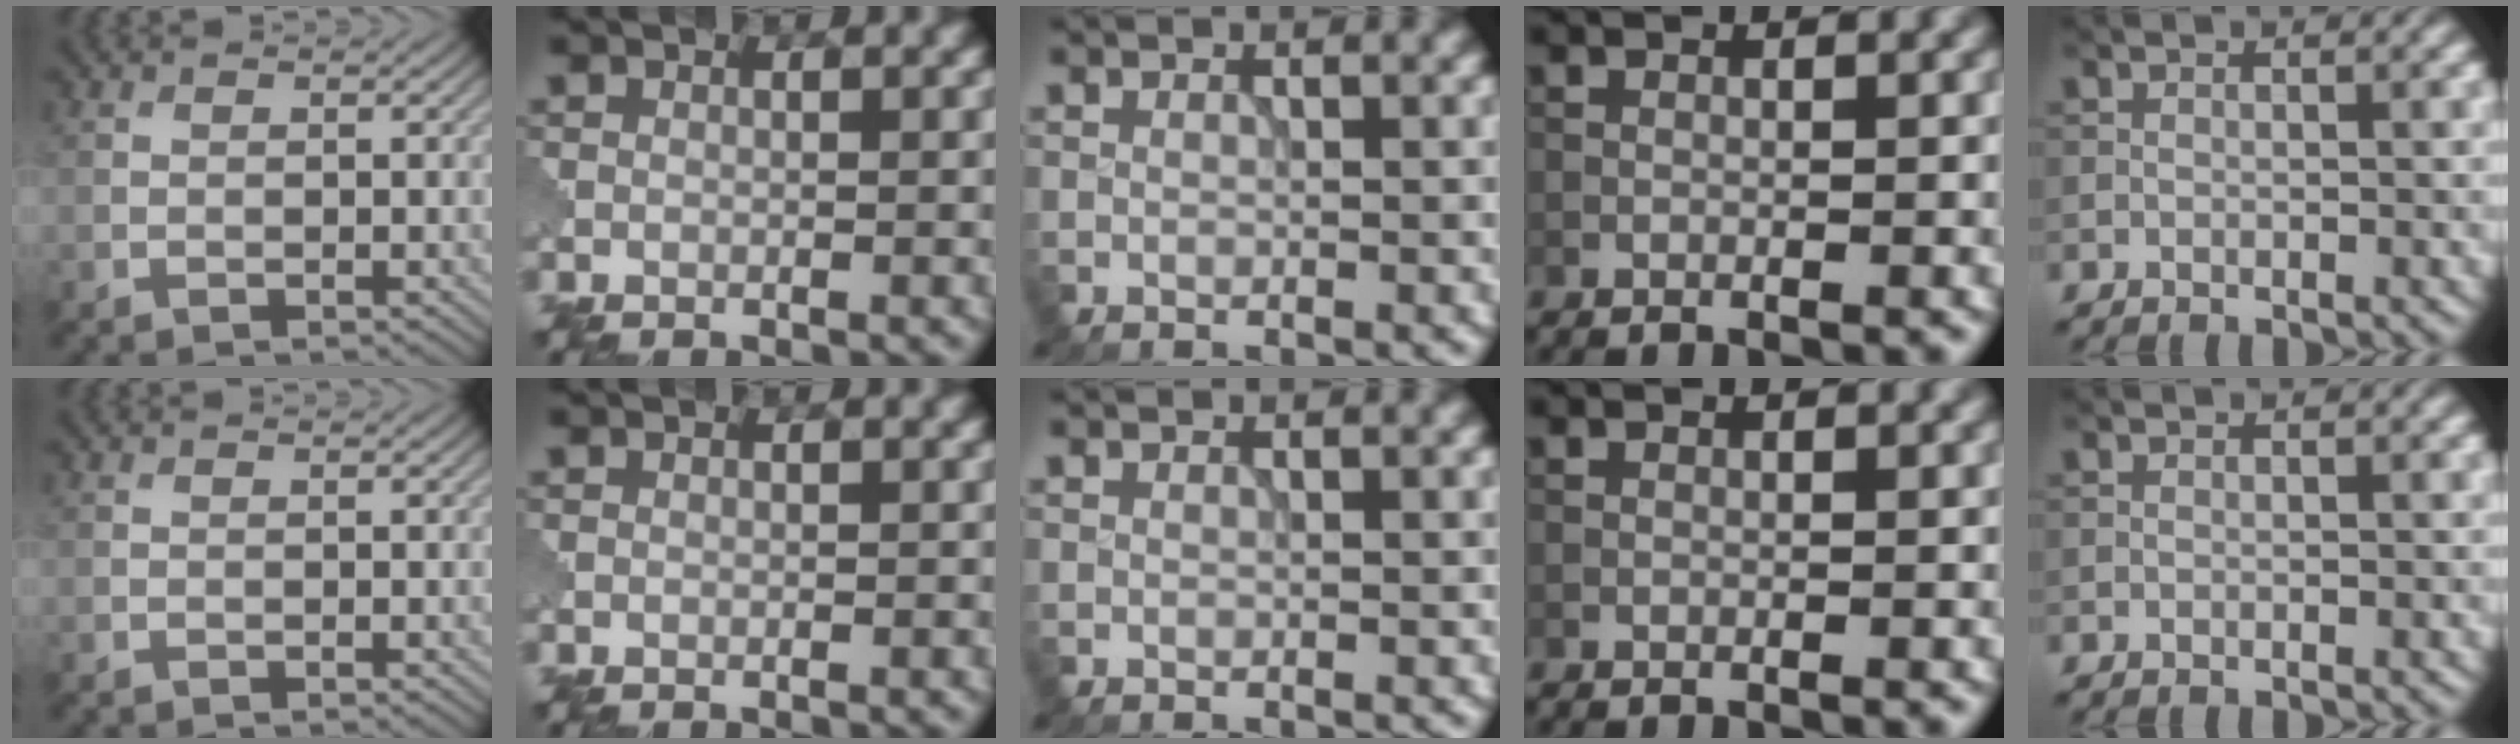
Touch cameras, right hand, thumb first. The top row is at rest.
{}